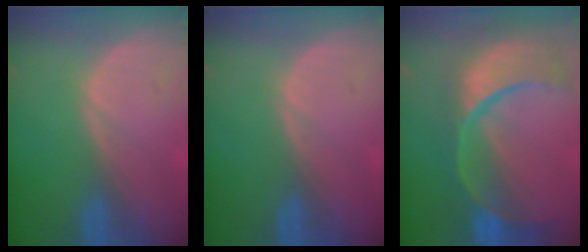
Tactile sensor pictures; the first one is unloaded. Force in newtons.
{"total": 0.0}
{"total": 13.3, "press": 10.7, "slide": 7.9}